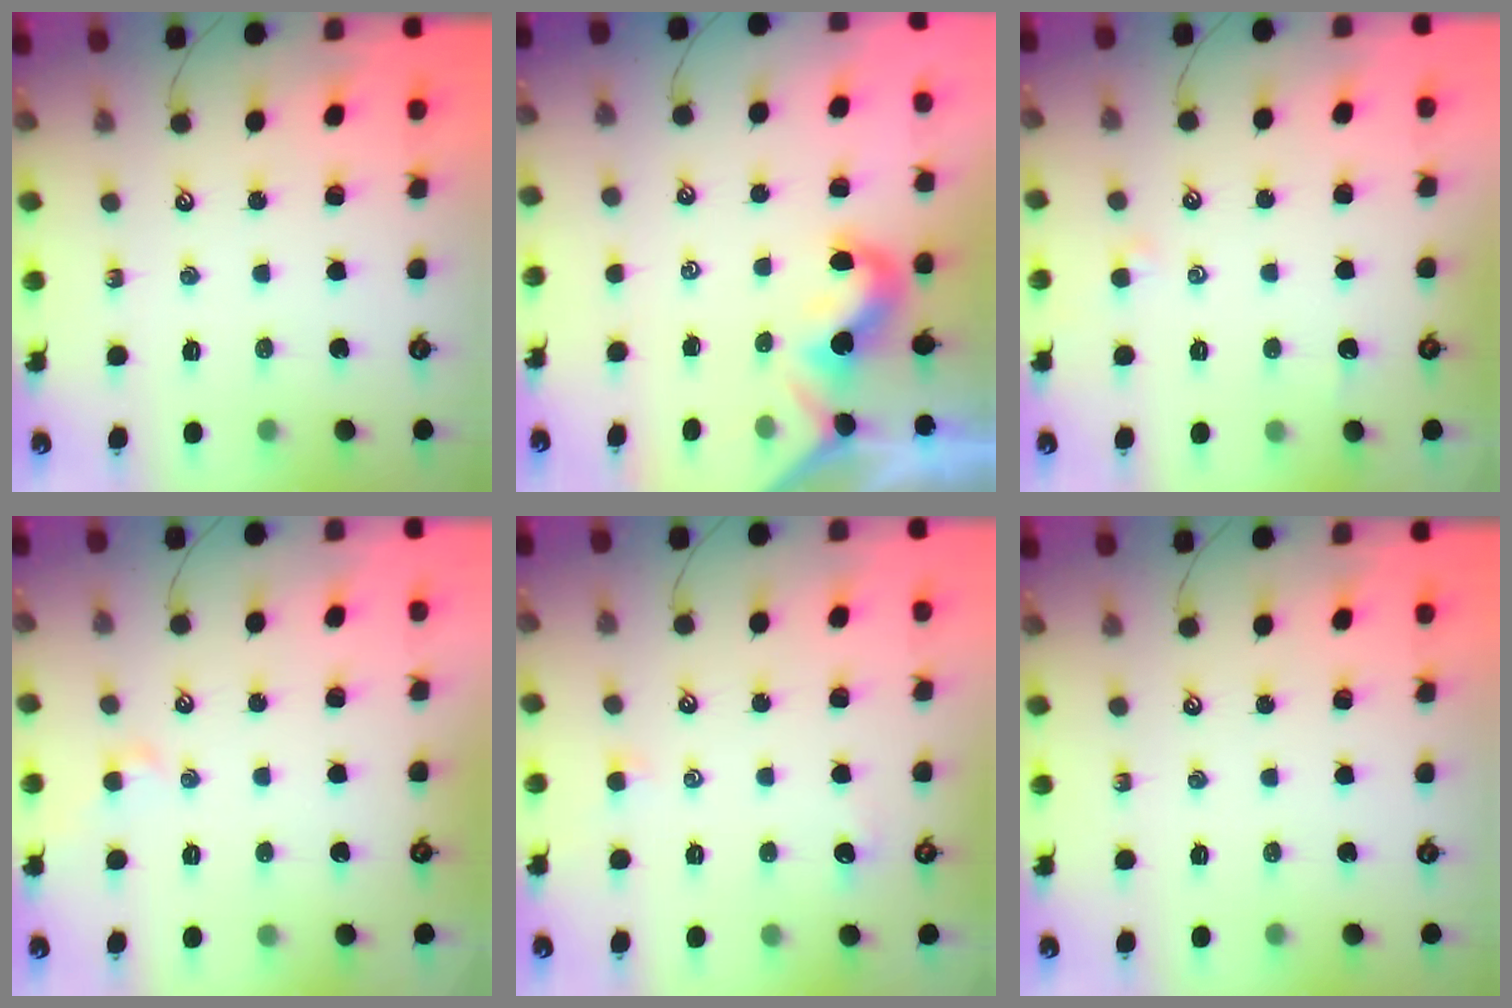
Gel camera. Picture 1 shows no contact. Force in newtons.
{"total": 1.9, "press": 1.8, "slide": 0.6}
{"total": 1.4, "press": 1.3, "slide": 0.4}
{"total": 0.6, "press": 0.3, "slide": 0.5}
{"total": 1.8, "press": 1.7, "slide": 0.5}
{"total": 0.0}